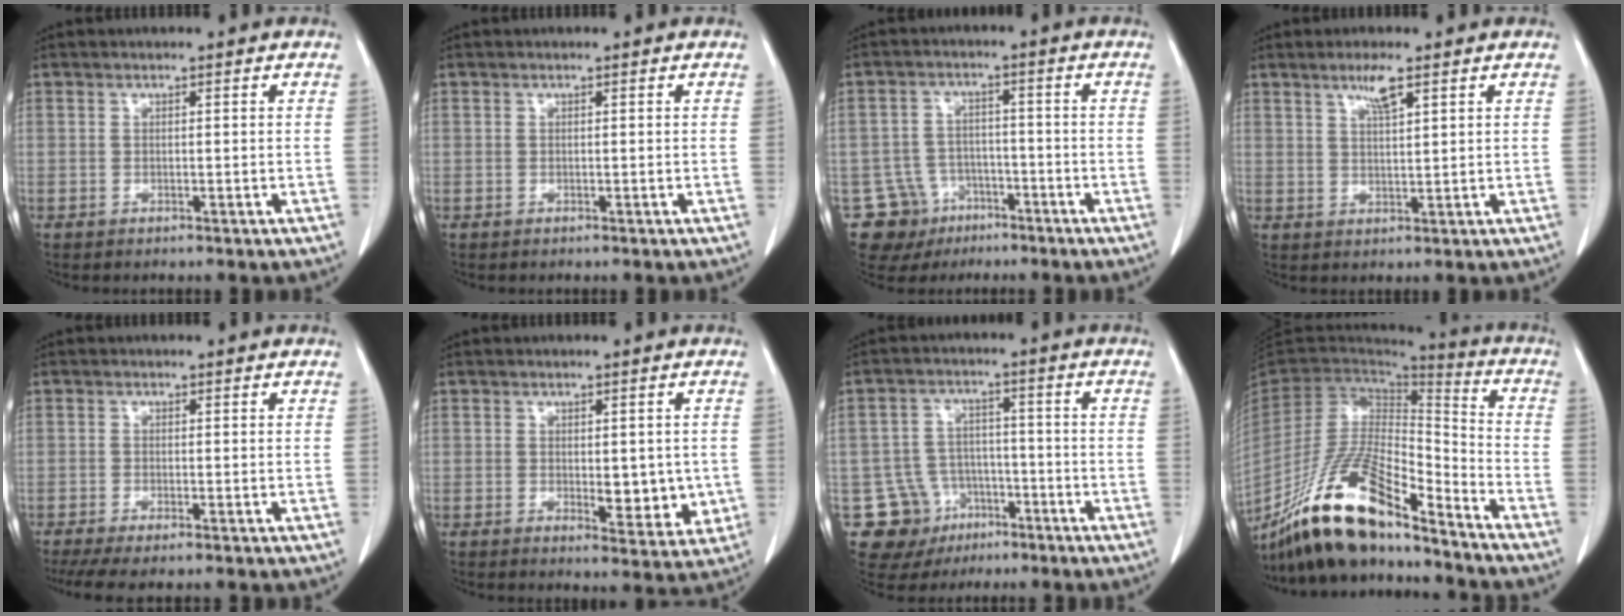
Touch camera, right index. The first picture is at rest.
{"total": 0.0}
{"total": 8.4, "force": [-4.7, 7.0, 0.7], "torque": [-0.016, 0.015, -0.066]}
{"total": 3.6, "force": [2.2, 0.2, 2.8], "torque": [-0.054, -0.001, 0.042]}
{"total": 5.6, "force": [-4.4, 0.7, 3.5], "torque": [-0.050, -0.011, -0.070]}
{"total": 5.9, "force": [-0.5, 2.8, 5.2], "torque": [-0.056, -0.011, 0.001]}
{"total": 10.5, "force": [-5.1, 9.1, 1.4], "torque": [-0.035, 0.029, -0.067]}
{"total": 19.7, "force": [-15.3, 4.0, 11.8], "torque": [-0.238, -0.014, -0.285]}